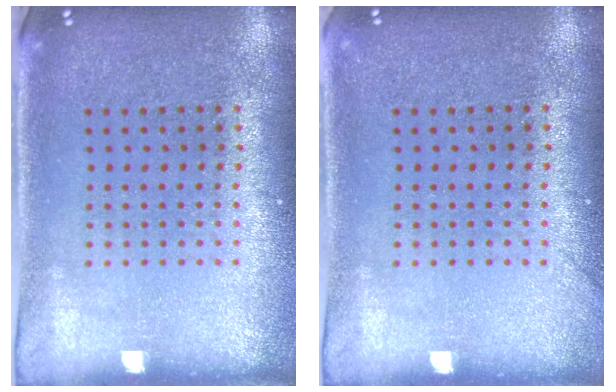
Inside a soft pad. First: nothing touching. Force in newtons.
{"total": 0.7, "press": 0.7, "slide": 0.1}